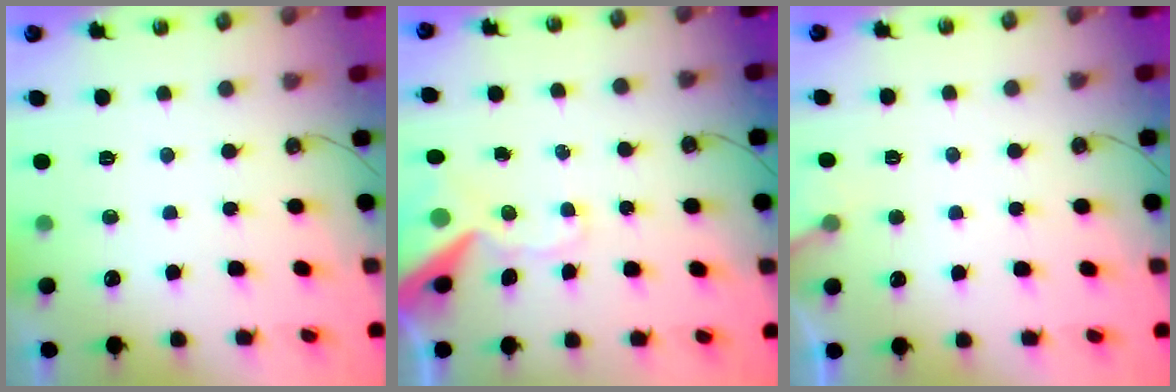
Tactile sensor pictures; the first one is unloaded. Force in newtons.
{"total": 13.9, "press": 13.7, "slide": 2.2}
{"total": 5.2, "press": 5.2, "slide": 0.4}